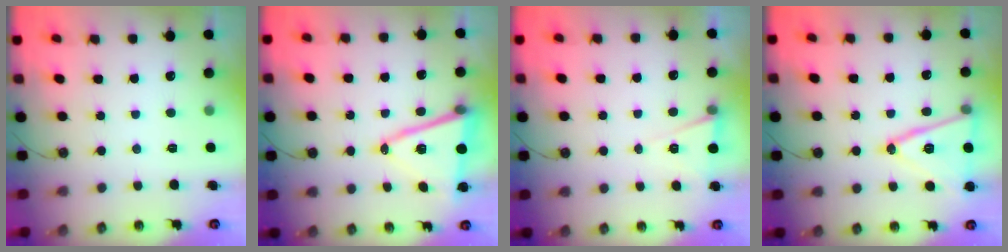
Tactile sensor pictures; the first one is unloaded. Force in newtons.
{"total": 14.3, "press": 13.8, "slide": 3.7}
{"total": 6.1, "press": 3.9, "slide": 4.7}
{"total": 16.6, "press": 16.3, "slide": 3.1}